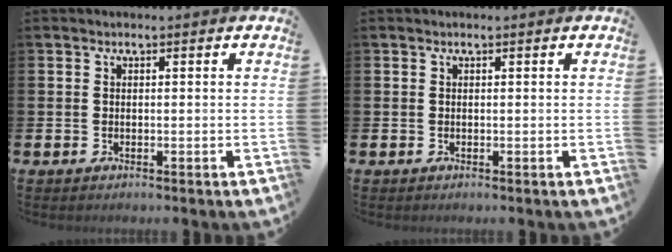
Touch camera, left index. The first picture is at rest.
{"total": 0.0}